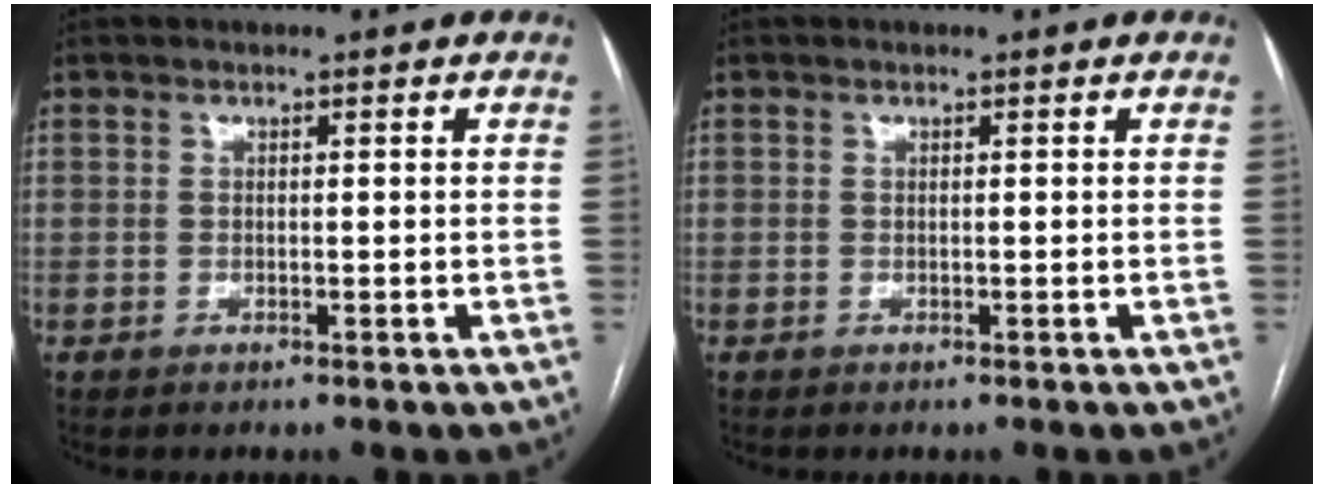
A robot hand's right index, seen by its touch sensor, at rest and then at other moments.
{"total": 0.0}